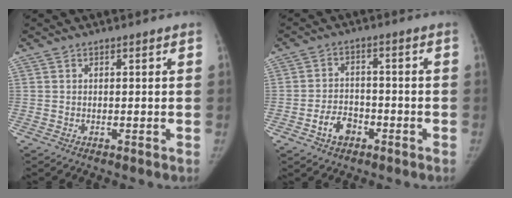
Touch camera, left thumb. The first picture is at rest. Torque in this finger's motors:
{"motor_torque": [0.02, 0.08, 0.73, 0.28, -0.02]}